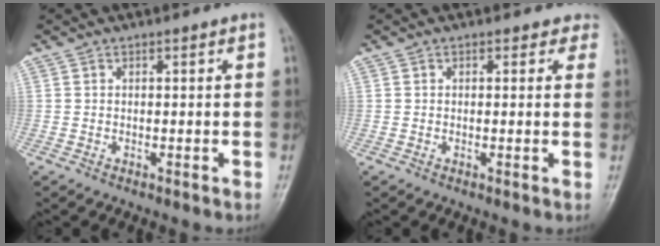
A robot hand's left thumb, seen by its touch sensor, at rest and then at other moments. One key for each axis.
{"total": 2.9, "fx": 2.3, "fy": 1.7, "fz": -0.2, "tx": 0.038, "ty": -0.009, "tz": 0.002}